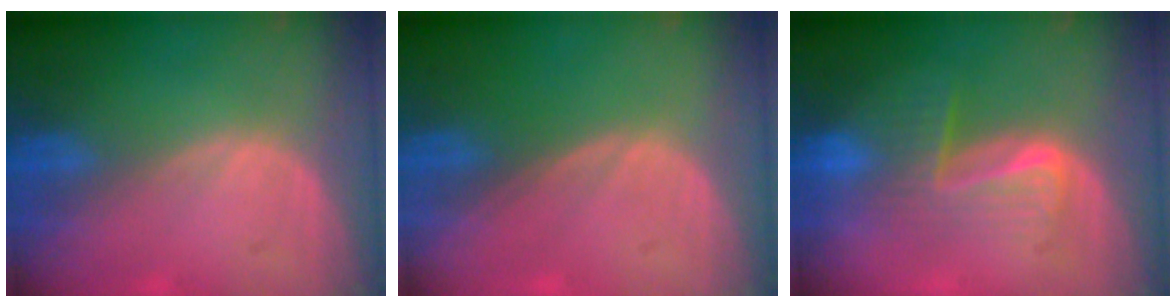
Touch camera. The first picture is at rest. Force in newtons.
{"total": 0.0}
{"total": 6.3, "press": 6.1, "slide": 1.5}